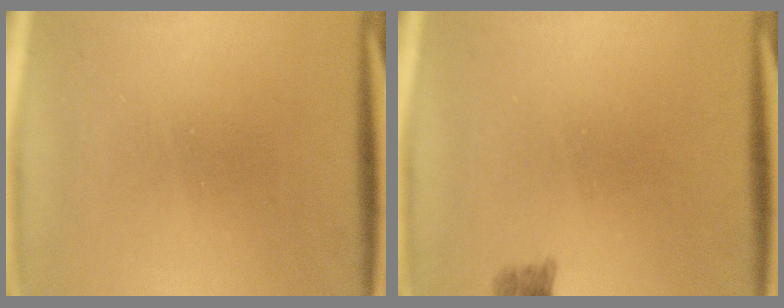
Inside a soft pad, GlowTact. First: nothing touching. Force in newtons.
{"total": 2.0}